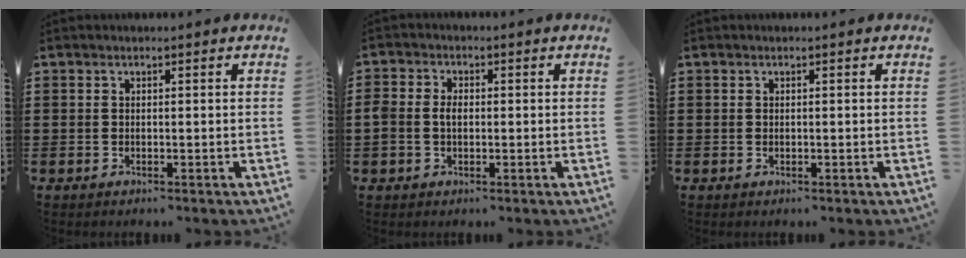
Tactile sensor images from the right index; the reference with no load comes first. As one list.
[{"total": 2.6, "force": [-0.2, 2.0, 1.7], "torque": [-0.044, 0.005, -0.008]}, {"total": 0.0}]